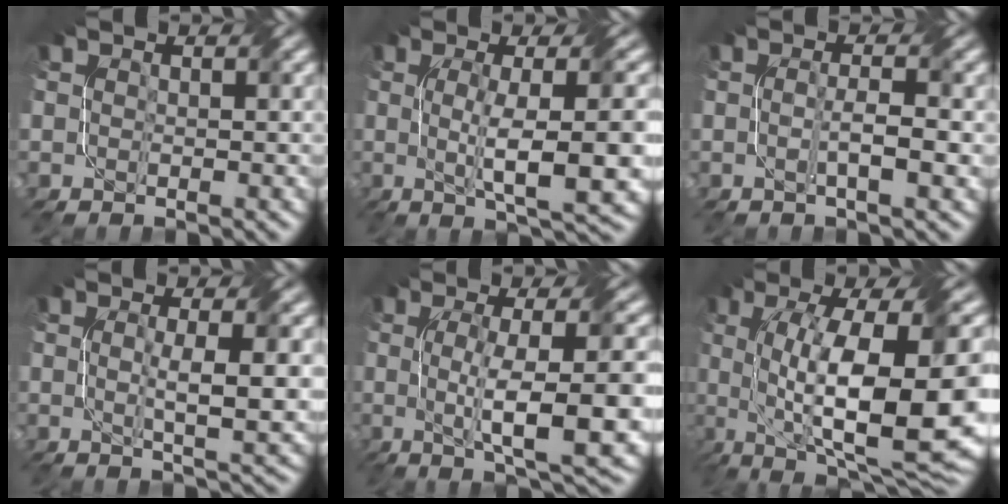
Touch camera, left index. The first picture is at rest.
{"total": 8.3, "force": [-0.4, 1.7, 8.1], "torque": [-0.116, 0.002, -0.005]}
{"total": 2.5, "force": [-0.4, 0.3, 2.4], "torque": [-0.045, 0.002, -0.009]}
{"total": 4.3, "force": [0.3, 0.7, 4.2], "torque": [-0.068, -0.003, 0.007]}
{"total": 9.6, "force": [-0.6, 2.1, 9.4], "torque": [-0.133, 0.000, -0.007]}
{"total": 15.0, "force": [-0.6, 4.5, 14.3], "torque": [-0.220, -0.006, -0.001]}